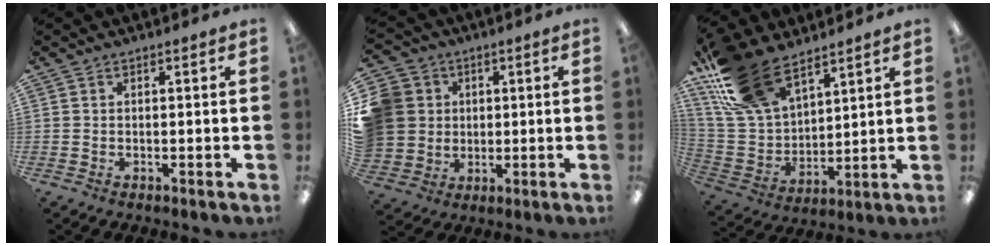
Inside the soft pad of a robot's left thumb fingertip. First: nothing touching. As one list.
[{"total": 11.8, "force": [2.8, 11.0, 3.2], "torque": [-0.091, -0.001, 0.058]}, {"total": 20.4, "force": [14.3, 10.2, 10.4], "torque": [-0.240, -0.059, 0.267]}]